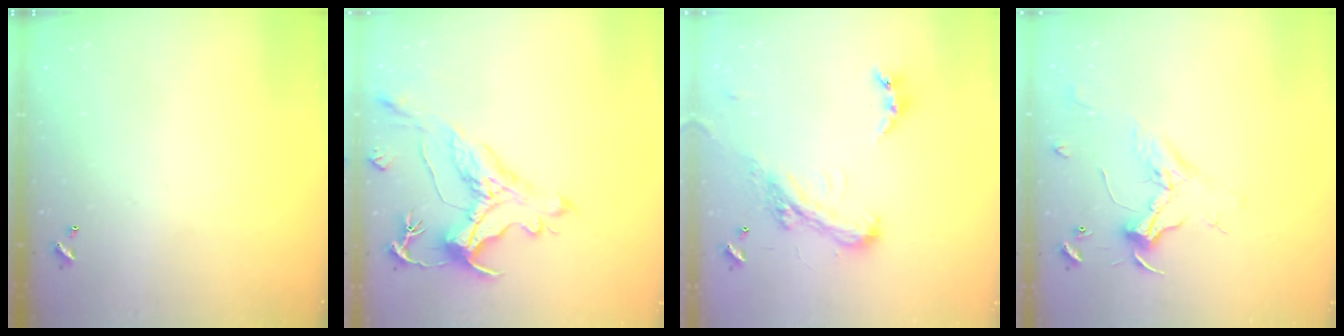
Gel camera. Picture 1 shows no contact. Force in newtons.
{"total": 1.7, "press": 0.9, "slide": 1.4}
{"total": 4.8, "press": 4.7, "slide": 1.1}
{"total": 2.3, "press": 2.1, "slide": 0.9}